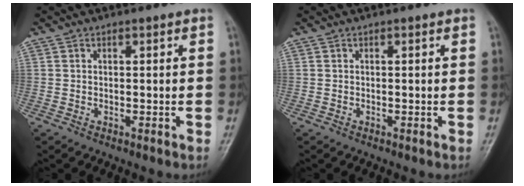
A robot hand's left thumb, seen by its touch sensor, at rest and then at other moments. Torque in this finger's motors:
{"motor_torque": [-0.07, 0.07, -0.07, -0.09, 0.00]}